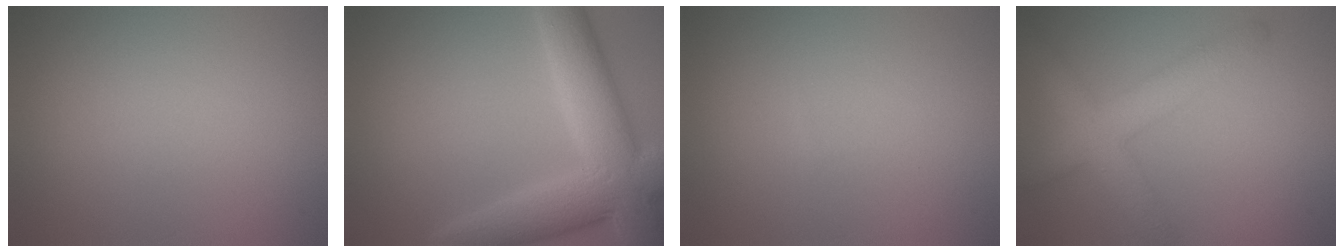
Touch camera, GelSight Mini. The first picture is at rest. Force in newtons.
{"total": 9.5, "press": 9.5, "slide": 0.4}
{"total": 0.0}
{"total": 4.9, "press": 4.9, "slide": 0.2}